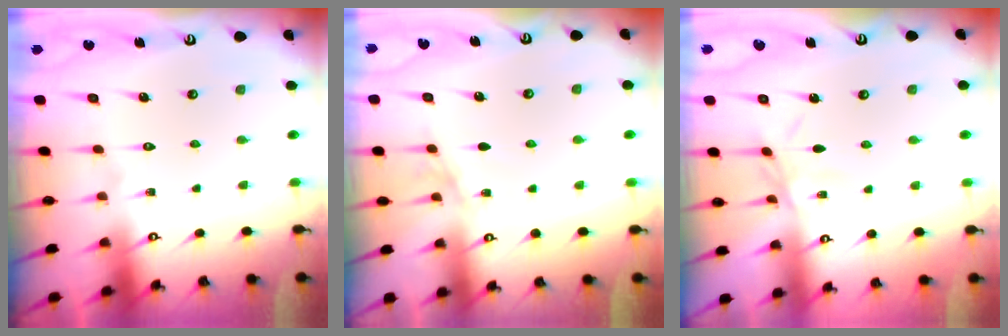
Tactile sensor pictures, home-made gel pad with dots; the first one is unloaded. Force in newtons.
{"total": 6.0, "press": 5.3, "slide": 2.8}
{"total": 3.7, "press": 3.7, "slide": 0.1}